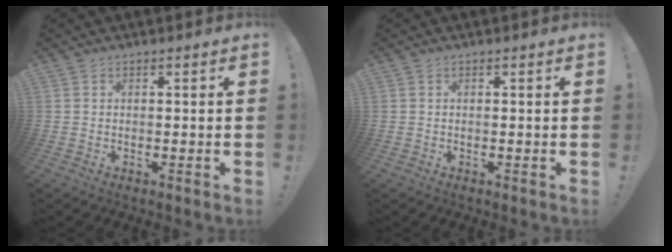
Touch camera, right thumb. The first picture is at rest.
{"total": 0.0}